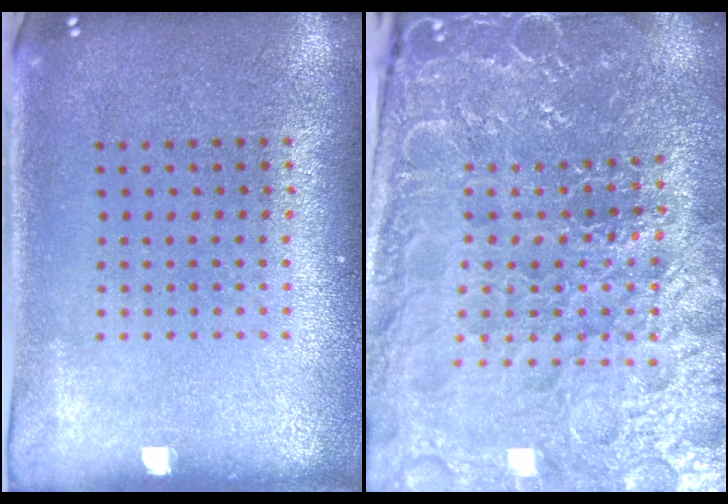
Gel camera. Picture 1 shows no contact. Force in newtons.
{"total": 5.0, "press": 4.8, "slide": 1.5}